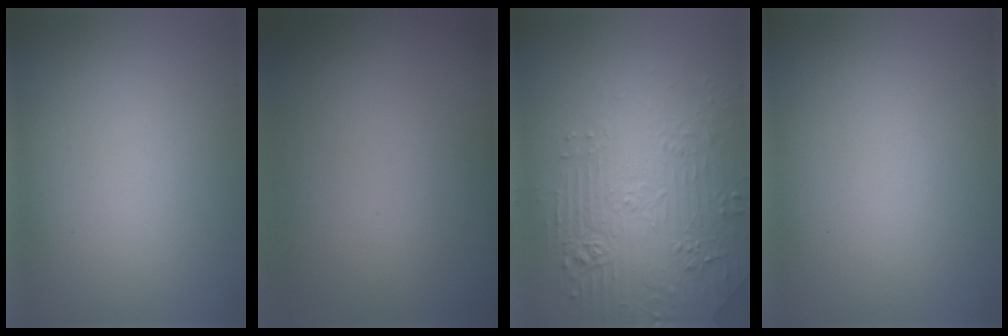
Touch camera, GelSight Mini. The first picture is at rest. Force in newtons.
{"total": 0.0}
{"total": 4.9, "press": 4.5, "slide": 2.0}
{"total": 0.0}